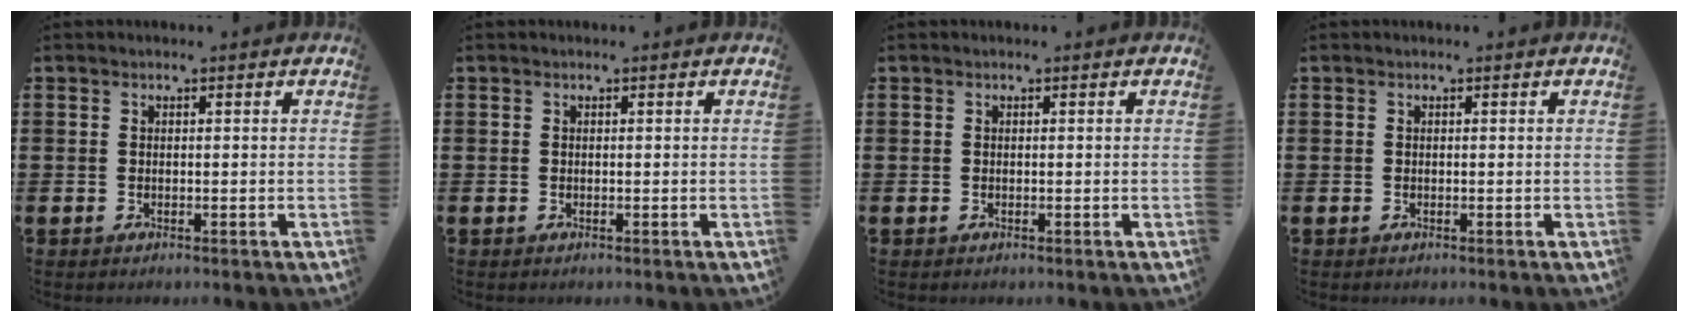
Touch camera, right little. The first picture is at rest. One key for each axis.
{"total": 0.0}
{"total": 0.0}
{"total": 0.0}